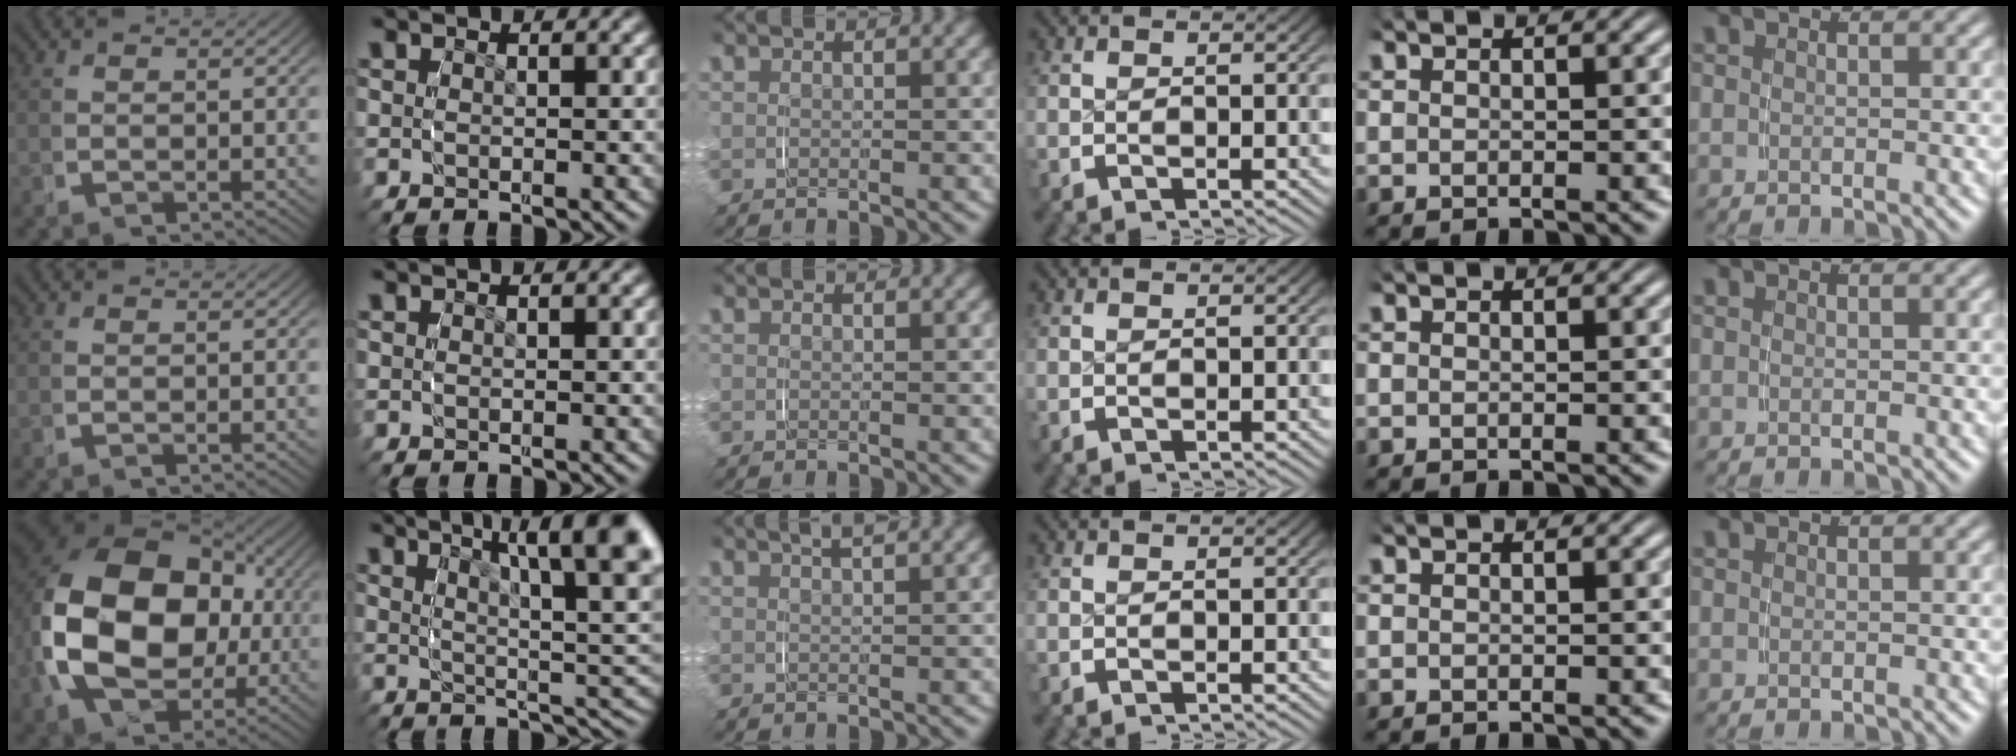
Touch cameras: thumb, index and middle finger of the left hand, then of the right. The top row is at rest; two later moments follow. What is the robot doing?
{"motion": "grasp_and_lifting", "object": "paper plate"}